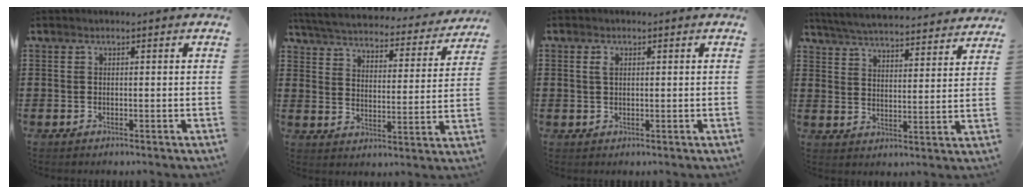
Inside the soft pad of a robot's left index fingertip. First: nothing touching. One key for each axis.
{"total": 4.2, "fx": 4.1, "fy": 0.2, "fz": 0.8, "tx": -0.039, "ty": -0.031, "tz": 0.065}
{"total": 1.4, "fx": 0.5, "fy": 0.9, "fz": 0.9, "tx": -0.020, "ty": 0.005, "tz": 0.010}
{"total": 5.2, "fx": 5.1, "fy": -0.4, "fz": 0.9, "tx": -0.042, "ty": -0.038, "tz": 0.086}